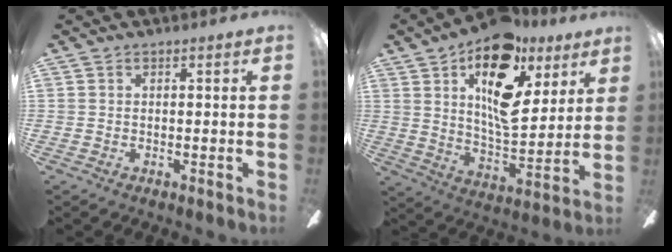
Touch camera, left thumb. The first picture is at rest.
{"total": 20.5, "force": [11.0, 9.8, 14.3], "torque": [-0.219, -0.053, 0.188]}